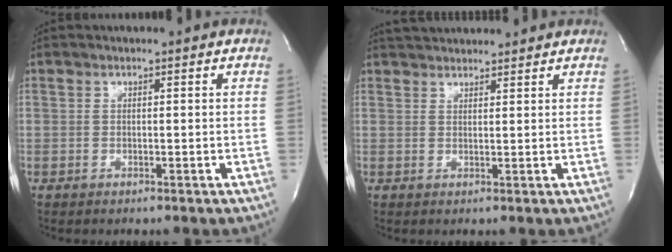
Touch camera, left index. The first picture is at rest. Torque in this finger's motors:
{"motor_torque": [0.07, -0.26, 0.13, 0.10]}